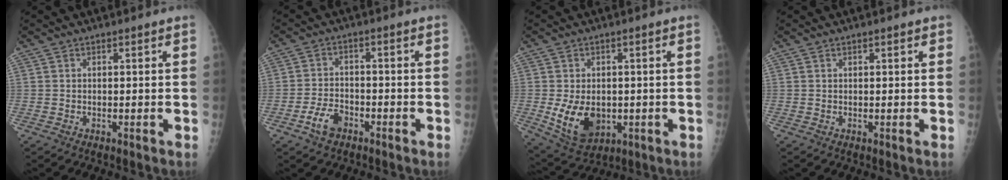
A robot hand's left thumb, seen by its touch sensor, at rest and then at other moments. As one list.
[{"total": 5.0, "force": [-3.0, 3.0, 2.7], "torque": [-0.046, 0.021, -0.053]}, {"total": 9.5, "force": [-1.4, 6.7, 6.6], "torque": [-0.096, -0.008, -0.004]}, {"total": 0.6, "force": [0.4, 0.2, 0.4], "torque": [-0.006, -0.001, 0.004]}]